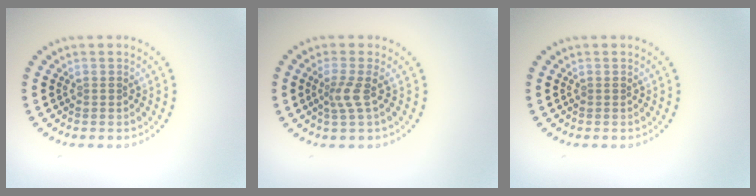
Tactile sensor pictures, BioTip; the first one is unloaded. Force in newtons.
{"total": 2.1, "press": 1.4, "slide": 1.5}
{"total": 0.0}